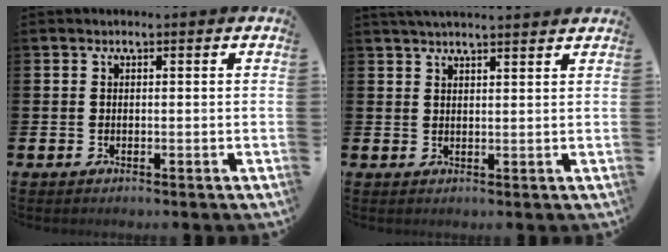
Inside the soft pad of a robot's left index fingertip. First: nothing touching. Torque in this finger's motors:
{"motor_torque": [1.01, -1.13, 0.36, 0.12]}